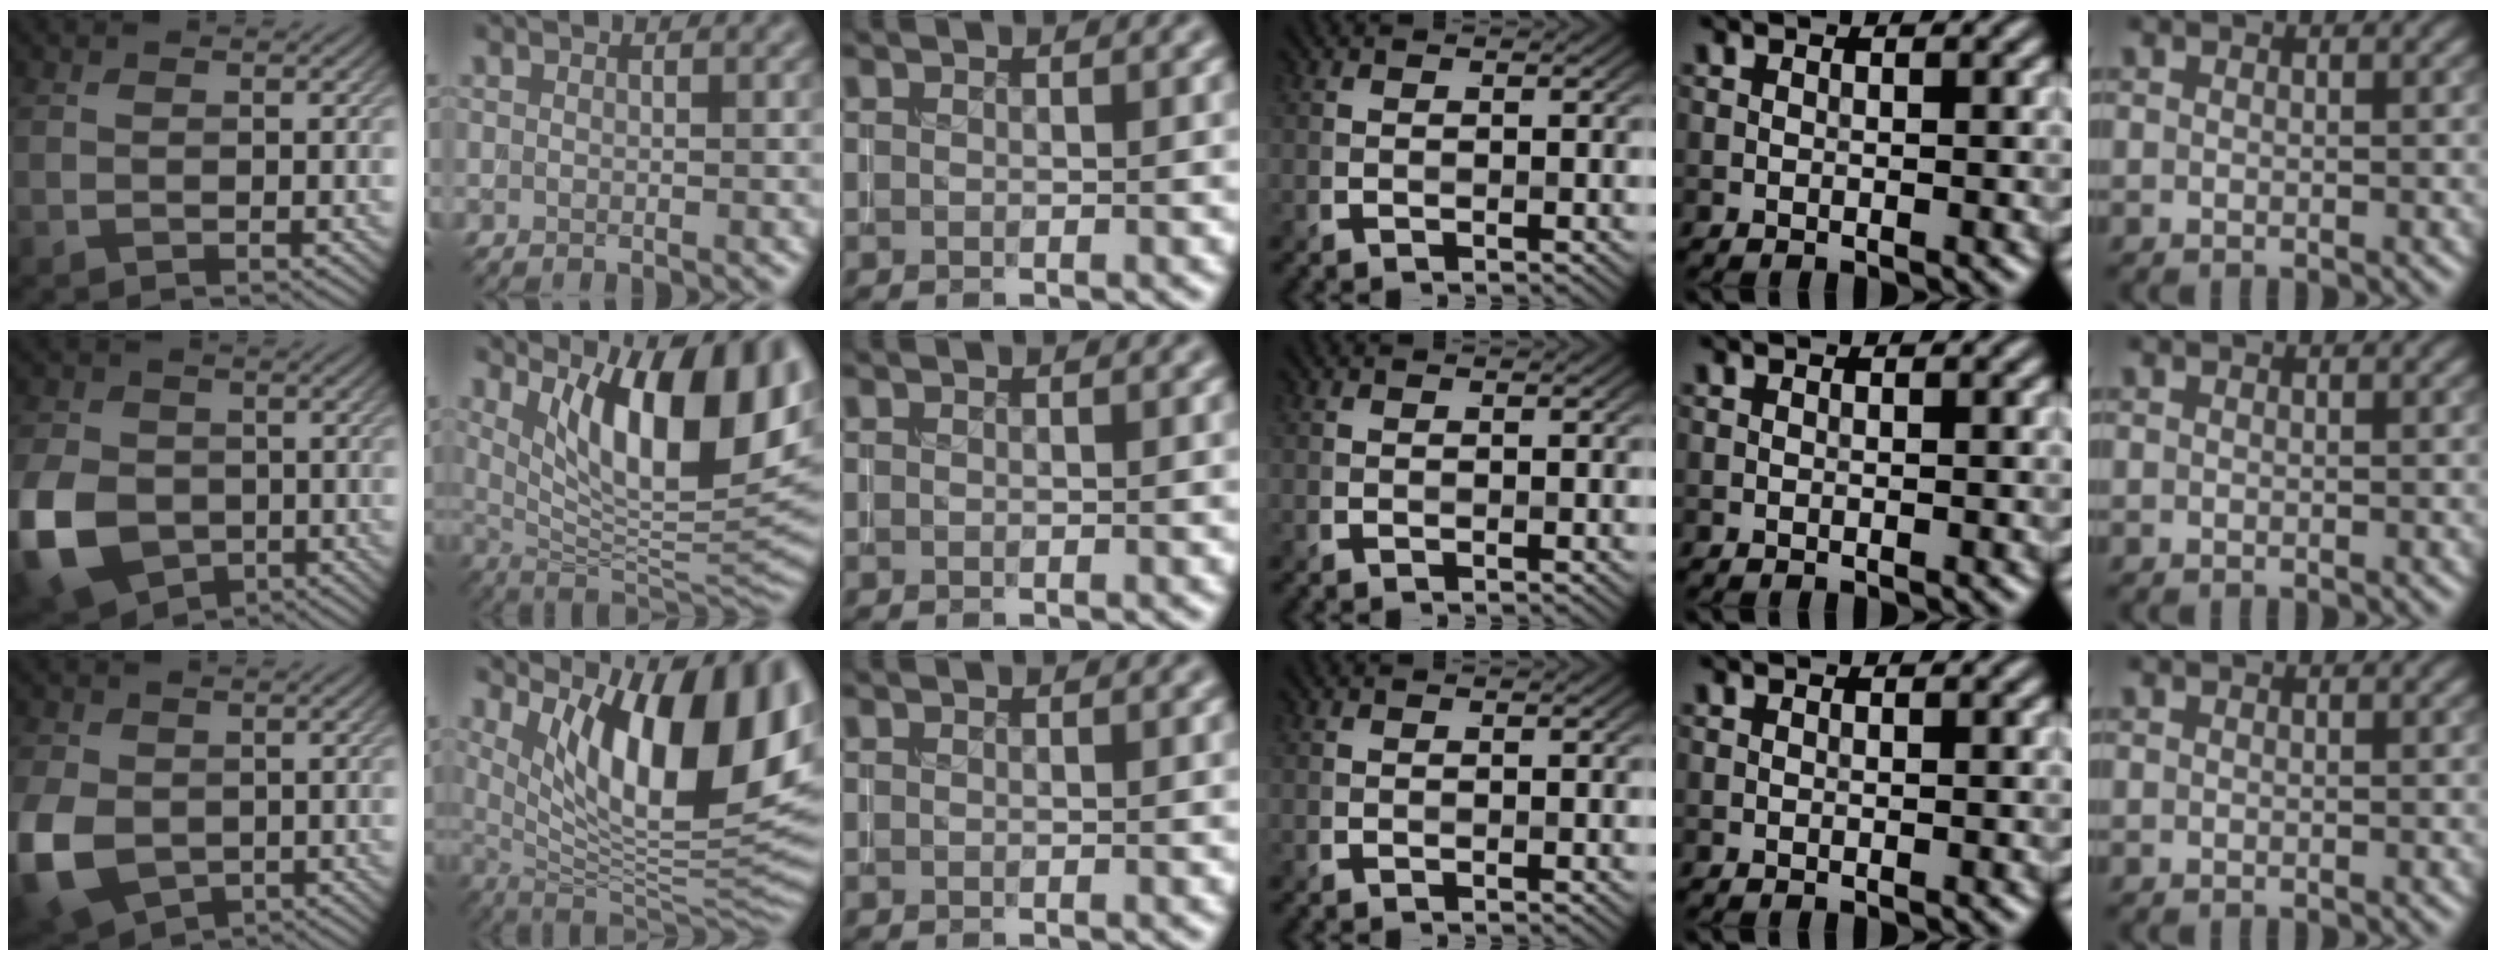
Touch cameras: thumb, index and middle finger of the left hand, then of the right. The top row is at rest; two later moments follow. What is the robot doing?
{"motion": "insert", "object": "coin"}